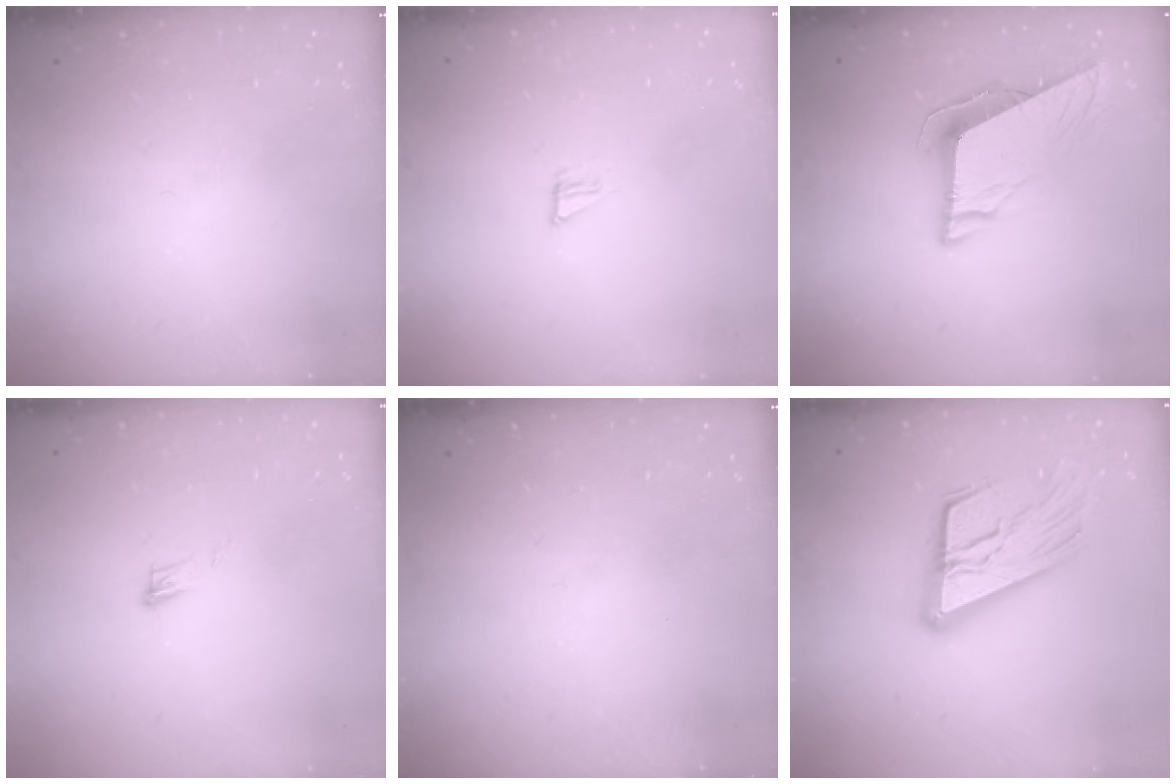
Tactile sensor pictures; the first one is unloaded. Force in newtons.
{"total": 5.1, "press": 5.1, "slide": 0.4}
{"total": 8.9, "press": 8.8, "slide": 1.2}
{"total": 3.8, "press": 3.8, "slide": 0.3}
{"total": 0.0}
{"total": 19.1, "press": 19.0, "slide": 2.5}